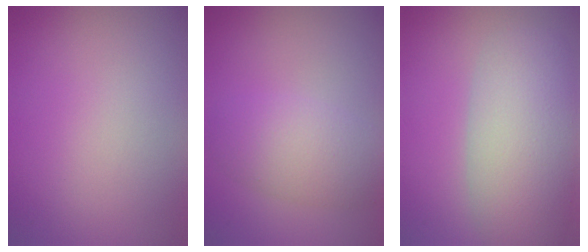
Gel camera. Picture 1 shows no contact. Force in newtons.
{"total": 4.1, "press": 4.1, "slide": 0.2}
{"total": 7.6, "press": 7.6, "slide": 0.4}